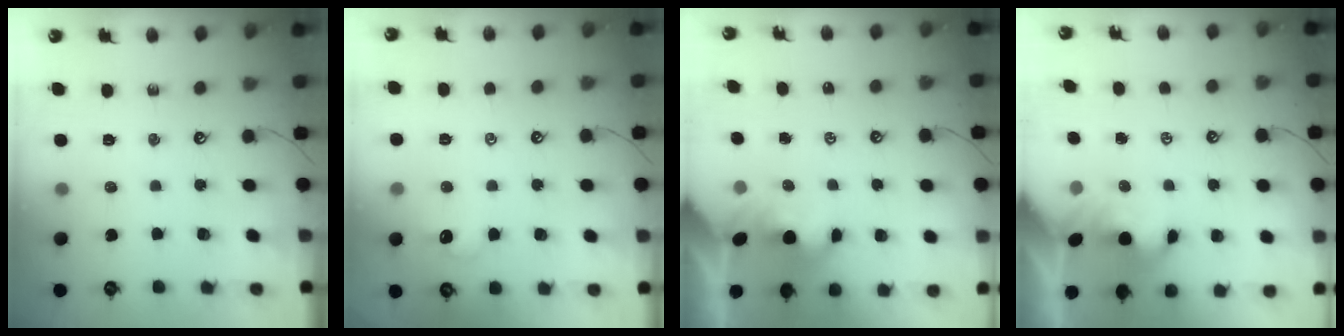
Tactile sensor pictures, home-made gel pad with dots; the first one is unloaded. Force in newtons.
{"total": 1.2, "press": 1.0, "slide": 0.7}
{"total": 1.6, "press": 1.6, "slide": 0.2}
{"total": 1.2, "press": 1.2, "slide": 0.1}